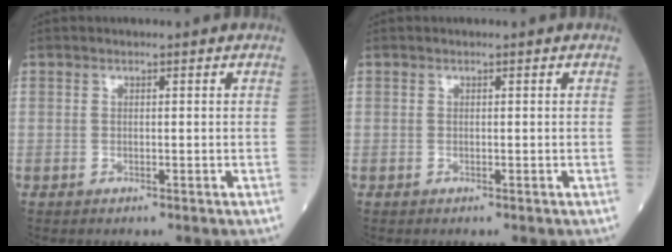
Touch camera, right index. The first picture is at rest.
{"total": 0.0}